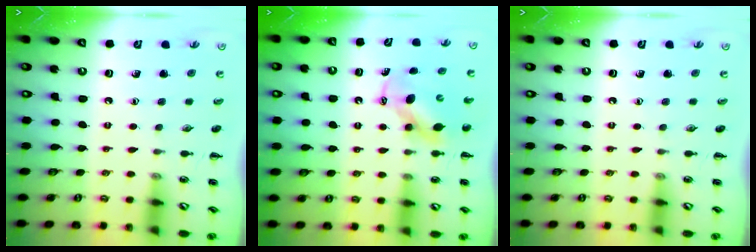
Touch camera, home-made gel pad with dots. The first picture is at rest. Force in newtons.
{"total": 6.5, "press": 6.4, "slide": 1.0}
{"total": 0.0}